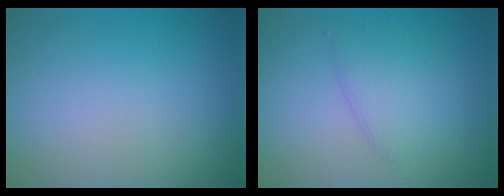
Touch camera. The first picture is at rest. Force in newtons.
{"total": 2.5, "press": 2.5, "slide": 0.0}